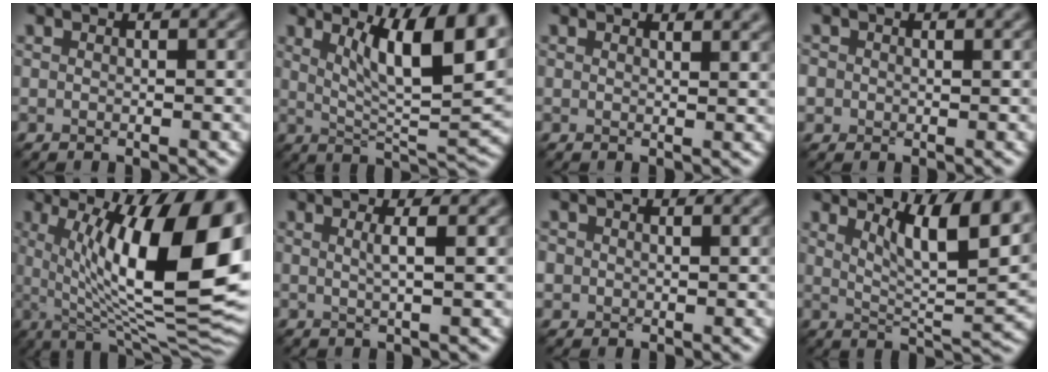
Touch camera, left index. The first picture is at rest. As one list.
[{"total": 10.6, "force": [4.4, 2.9, 9.2], "torque": [-0.131, -0.005, 0.074]}, {"total": 1.5, "force": [1.3, 0.3, 0.8], "torque": [-0.005, -0.001, 0.018]}, {"total": 1.4, "force": [0.0, 1.4, 0.4], "torque": [-0.004, -0.004, 0.003]}, {"total": 16.4, "force": [2.9, 4.8, 15.4], "torque": [-0.209, -0.003, 0.048]}, {"total": 1.6, "force": [0.3, 0.4, 1.6], "torque": [-0.025, -0.001, -0.001]}, {"total": 1.4, "force": [0.2, 1.3, 0.4], "torque": [-0.006, -0.004, 0.008]}, {"total": 8.8, "force": [4.5, 2.4, 7.2], "torque": [-0.103, -0.002, 0.076]}]